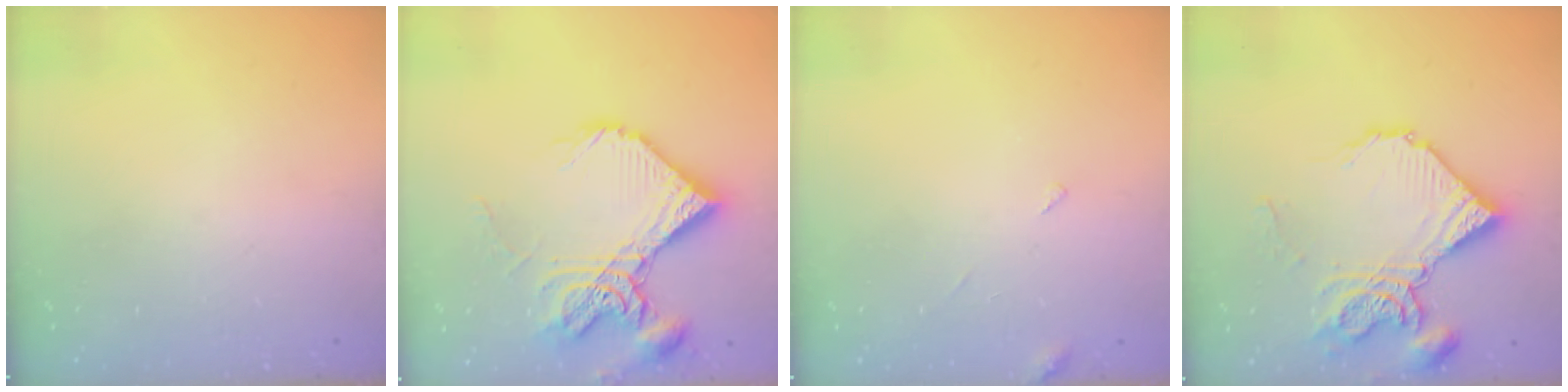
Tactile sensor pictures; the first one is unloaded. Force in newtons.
{"total": 18.4, "press": 18.3, "slide": 1.8}
{"total": 3.4, "press": 3.4, "slide": 0.3}
{"total": 14.3, "press": 14.2, "slide": 1.7}